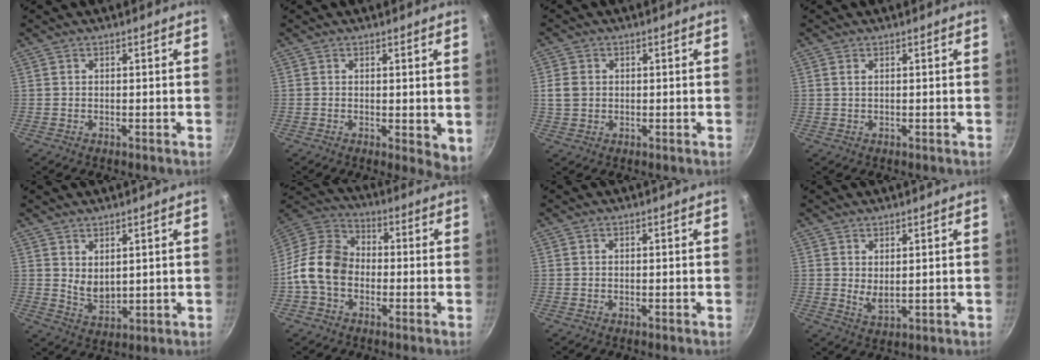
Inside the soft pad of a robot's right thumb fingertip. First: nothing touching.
{"total": 4.6, "force": [0.4, 2.0, 4.2], "torque": [-0.046, -0.011, 0.006]}
{"total": 4.1, "force": [0.4, 3.4, 2.2], "torque": [-0.034, 0.002, 0.008]}
{"total": 0.8, "force": [0.3, 0.4, 0.6], "torque": [-0.011, 0.001, 0.006]}
{"total": 4.6, "force": [2.3, 2.4, 3.2], "torque": [-0.048, -0.028, 0.049]}
{"total": 12.0, "force": [-2.6, 9.0, 7.6], "torque": [-0.115, 0.035, -0.074]}
{"total": 0.0}
{"total": 3.4, "force": [1.5, 1.5, 2.7], "torque": [-0.045, -0.022, 0.030]}